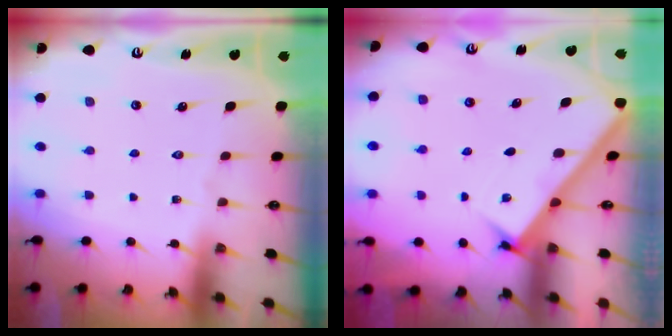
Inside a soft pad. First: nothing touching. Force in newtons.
{"total": 2.6, "press": 2.5, "slide": 0.3}